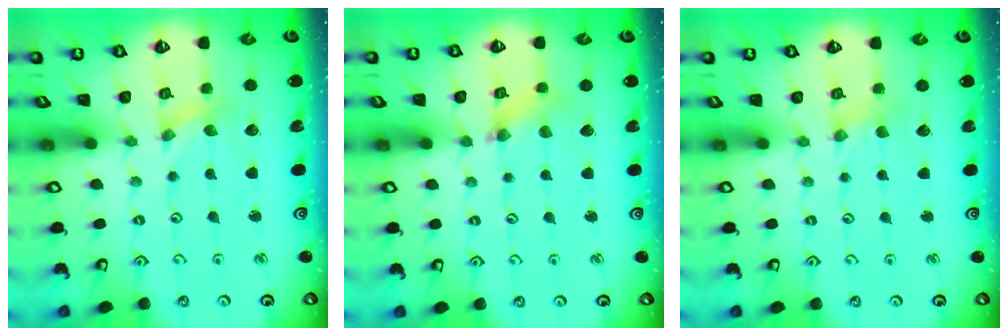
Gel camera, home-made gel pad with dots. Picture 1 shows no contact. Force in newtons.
{"total": 4.1, "press": 4.1, "slide": 0.4}
{"total": 1.7, "press": 1.7, "slide": 0.2}